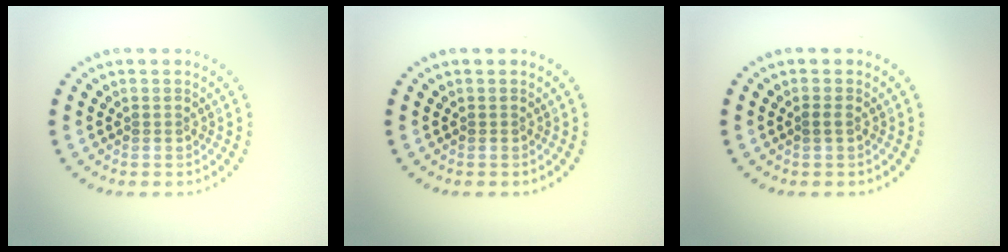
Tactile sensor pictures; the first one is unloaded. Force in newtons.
{"total": 0.0}
{"total": 0.7, "press": 0.7, "slide": 0.1}